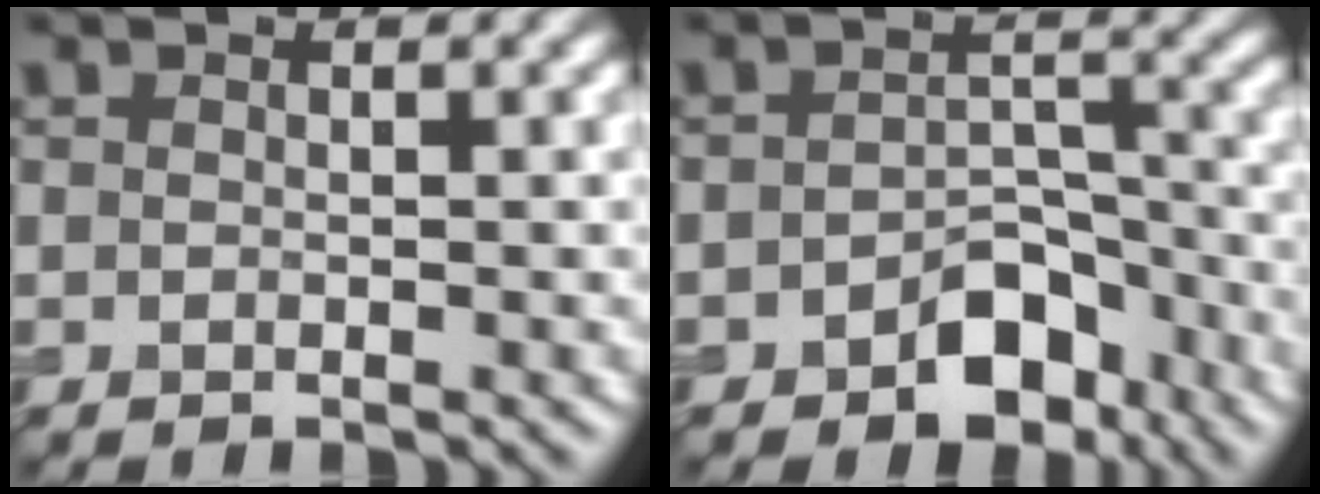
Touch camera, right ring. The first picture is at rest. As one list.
[{"total": 4.9, "force": [-2.9, 3.0, 2.6], "torque": [-0.026, 0.003, -0.046]}]